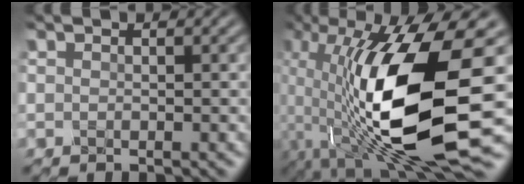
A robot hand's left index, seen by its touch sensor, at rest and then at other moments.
{"total": 15.1, "force": [-3.1, 4.1, 14.1], "torque": [-0.263, -0.016, -0.059]}